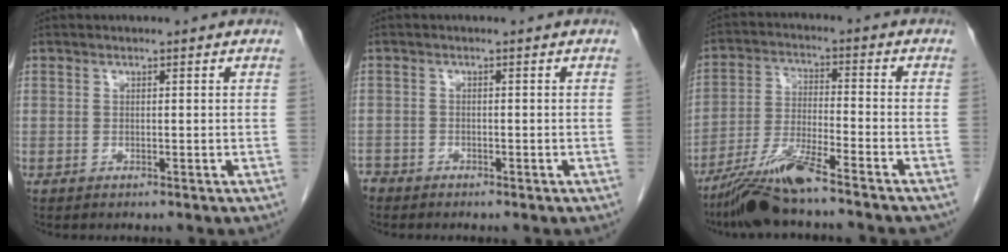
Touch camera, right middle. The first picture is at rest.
{"total": 2.2, "force": [-1.9, 1.1, 0.2], "torque": [-0.006, 0.000, -0.037]}
{"total": 11.0, "force": [-8.7, 0.1, 6.6], "torque": [-0.125, -0.024, -0.158]}